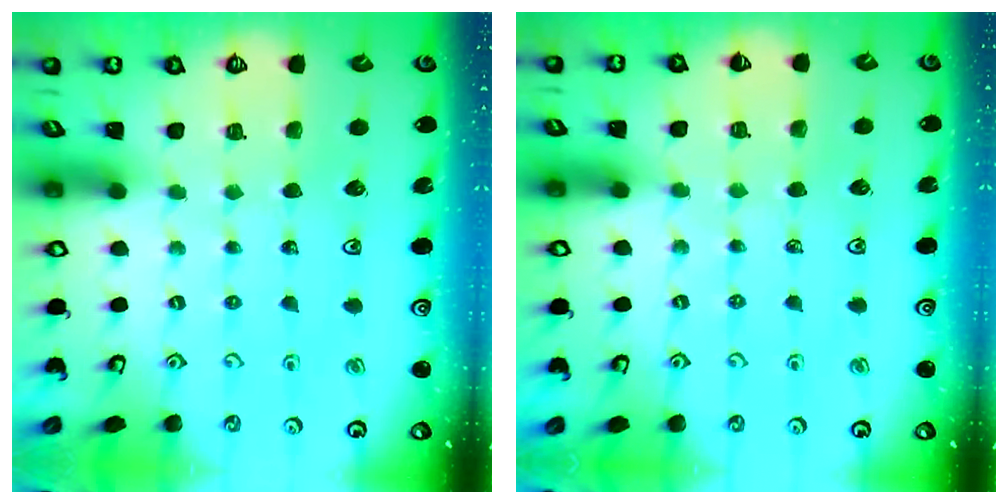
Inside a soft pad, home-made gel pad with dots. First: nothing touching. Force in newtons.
{"total": 3.5, "press": 3.5, "slide": 0.6}